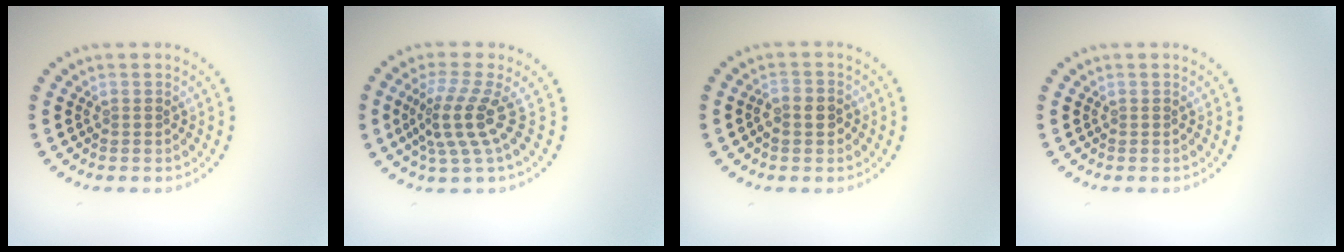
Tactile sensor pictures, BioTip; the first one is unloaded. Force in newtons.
{"total": 3.9, "press": 2.7, "slide": 2.7}
{"total": 2.1, "press": 2.0, "slide": 0.6}
{"total": 0.0}